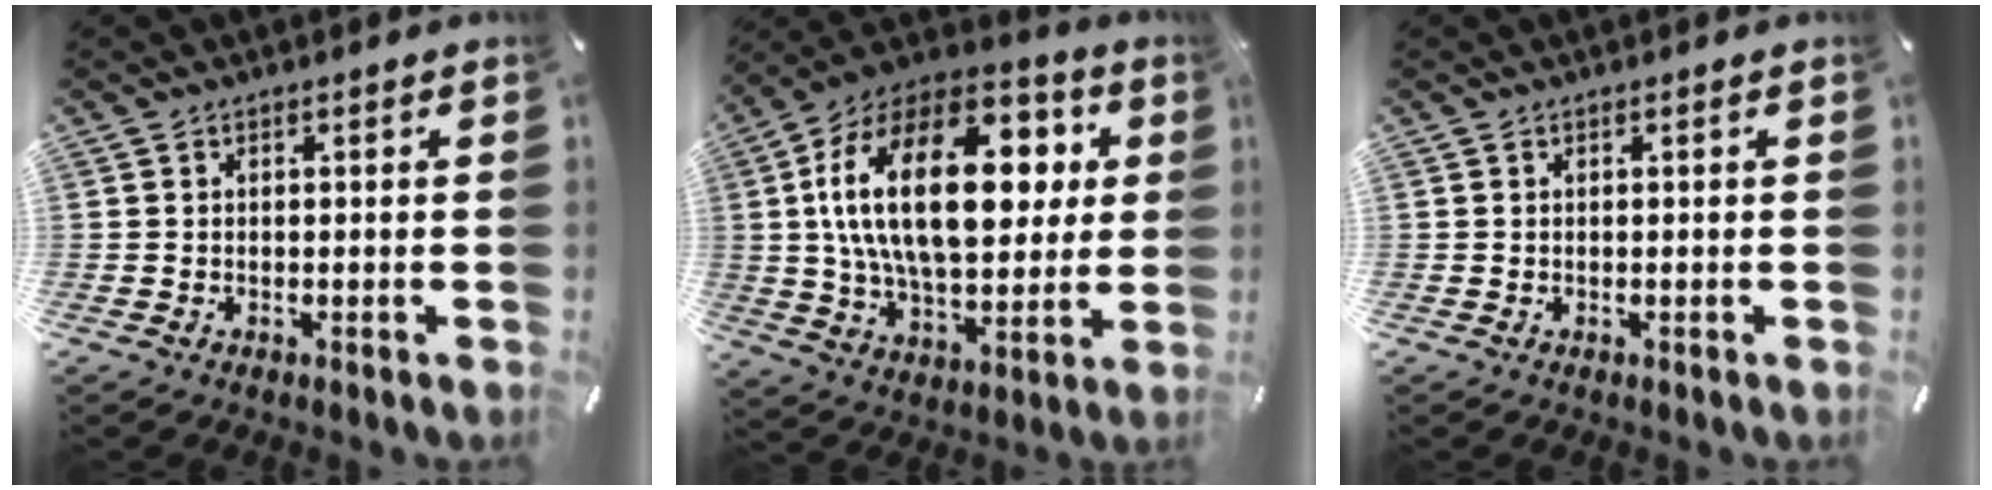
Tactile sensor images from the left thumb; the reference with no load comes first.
{"total": 27.9, "force": [5.9, 15.1, 22.7], "torque": [-0.435, -0.005, 0.090]}
{"total": 0.0}